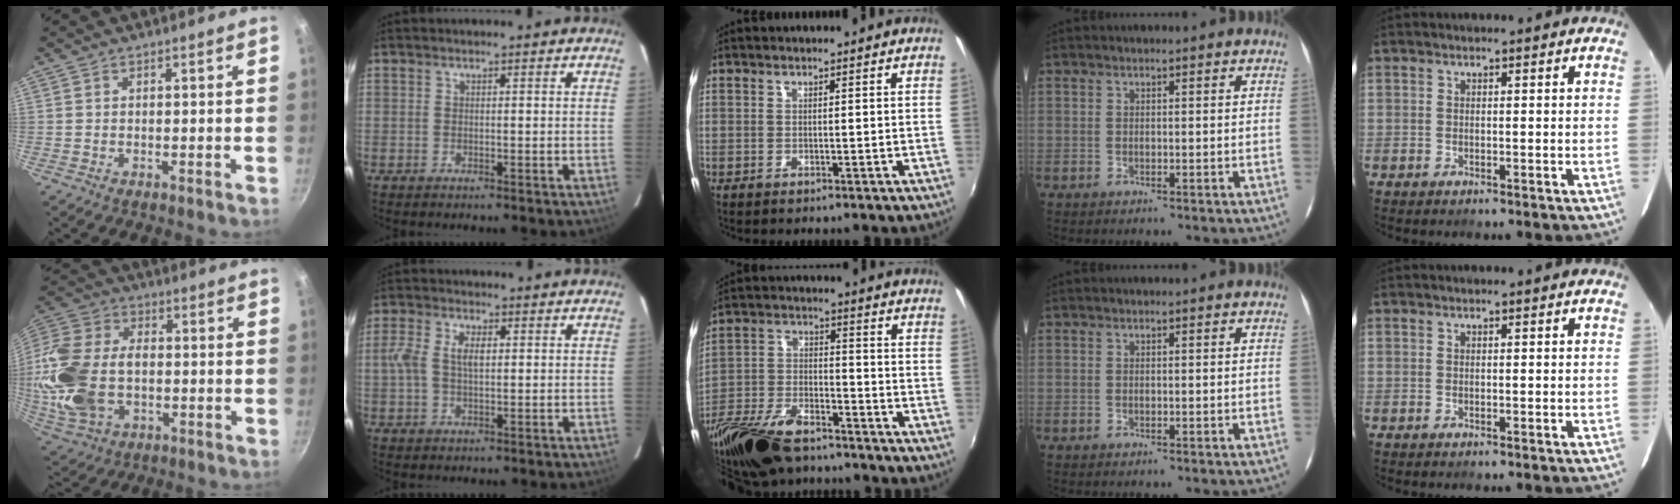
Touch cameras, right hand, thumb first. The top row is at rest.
{"thumb": {"total": 18.9, "force": [-1.8, 12.7, 13.9], "torque": [-0.278, 0.027, -0.031]}, "index": {"total": 5.3, "force": [0.4, 2.8, 4.4], "torque": [-0.089, 0.010, 0.006]}, "middle": {"total": 19.8, "force": [-15.2, 7.4, 10.2], "torque": [-0.227, -0.032, -0.273]}}